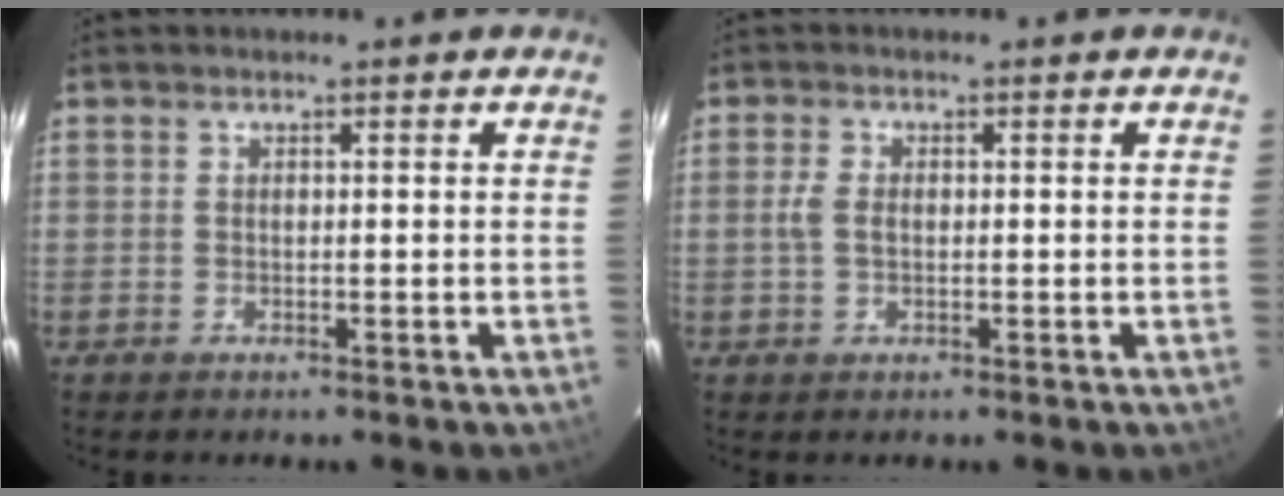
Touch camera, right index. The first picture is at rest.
{"total": 2.5, "force": [-0.2, 1.5, 2.0], "torque": [-0.045, 0.006, -0.002]}